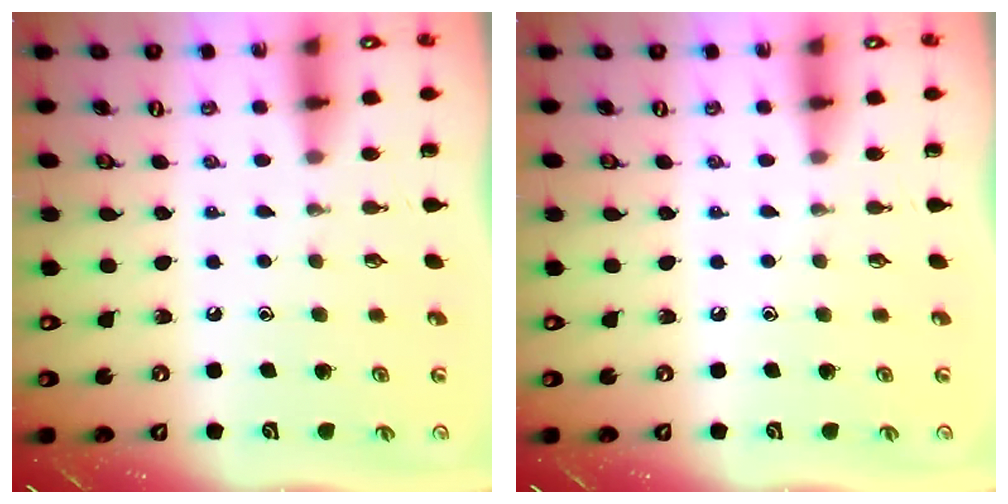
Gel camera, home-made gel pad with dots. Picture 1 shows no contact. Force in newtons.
{"total": 0.0}